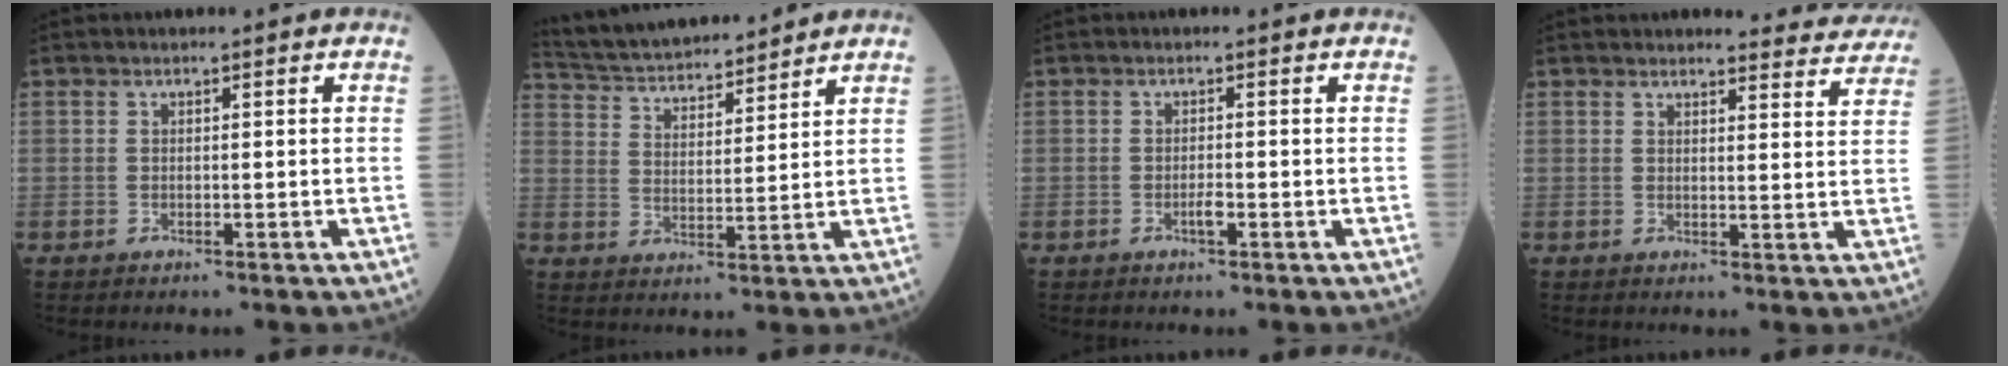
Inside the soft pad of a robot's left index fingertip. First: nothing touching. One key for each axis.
{"total": 15.5, "fx": 14.4, "fy": 2.4, "fz": 5.2, "tx": -0.096, "ty": 0.028, "tz": 0.241}
{"total": 1.1, "fx": -0.5, "fy": 0.1, "fz": 1.0, "tx": -0.020, "ty": 0.000, "tz": -0.008}
{"total": 8.2, "fx": 8.1, "fy": 1.0, "fz": 0.5, "tx": 0.015, "ty": -0.024, "tz": 0.069}